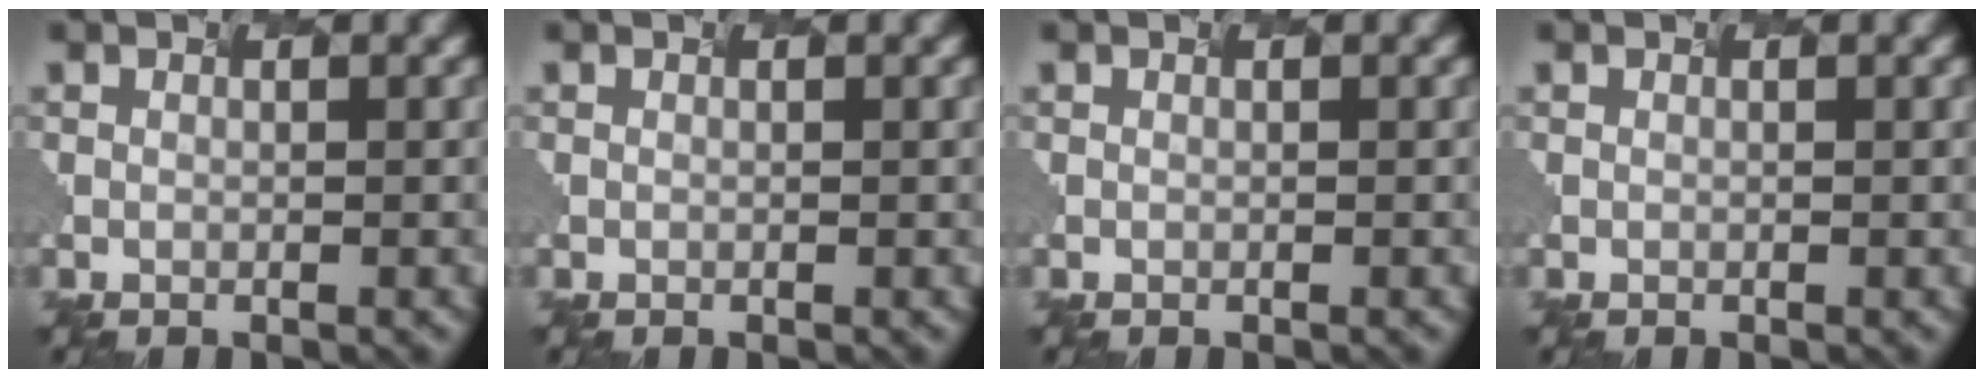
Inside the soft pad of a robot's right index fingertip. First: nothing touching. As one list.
[{"total": 0.0}, {"total": 0.0}, {"total": 0.0}]